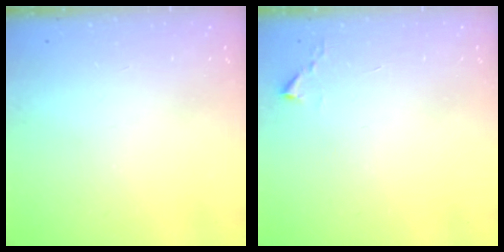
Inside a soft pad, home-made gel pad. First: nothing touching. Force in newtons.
{"total": 2.4, "press": 2.4, "slide": 0.3}